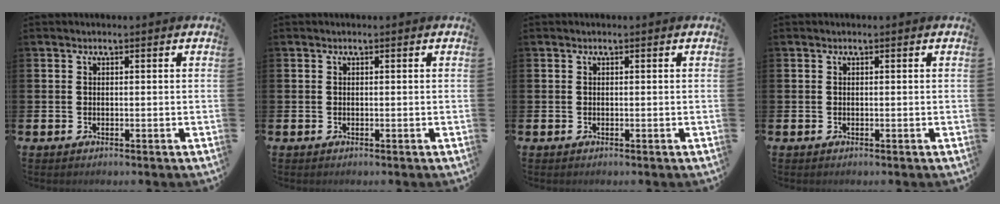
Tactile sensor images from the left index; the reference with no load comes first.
{"total": 0.0}
{"total": 0.0}
{"total": 0.0}